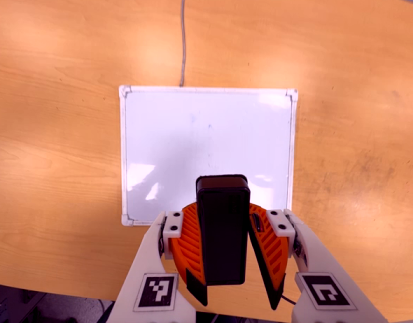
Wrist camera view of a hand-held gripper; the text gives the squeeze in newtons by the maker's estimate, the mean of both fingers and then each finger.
{"total": 7.4, "left": 7.6, "right": 7.2}